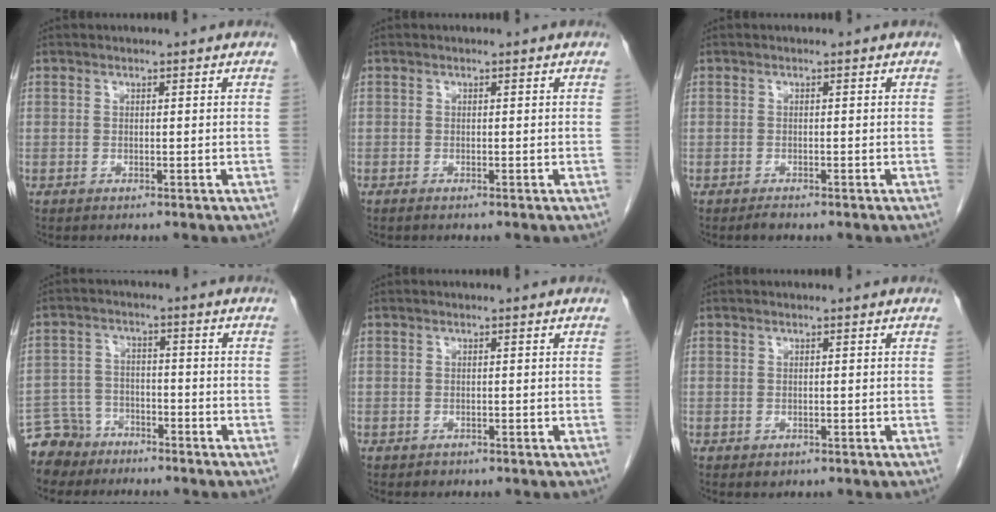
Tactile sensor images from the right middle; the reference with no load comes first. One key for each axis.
{"total": 0.5, "fx": -0.4, "fy": 0.0, "fz": 0.3, "tx": -0.009, "ty": -0.002, "tz": -0.007}
{"total": 0.5, "fx": -0.5, "fy": 0.1, "fz": 0.1, "tx": -0.004, "ty": -0.001, "tz": -0.007}
{"total": 6.4, "fx": -5.2, "fy": 3.7, "fz": -0.4, "tx": 0.008, "ty": 0.002, "tz": -0.099}
{"total": 0.5, "fx": -0.2, "fy": 0.4, "fz": -0.2, "tx": 0.000, "ty": 0.002, "tz": -0.002}
{"total": 0.6, "fx": -0.2, "fy": 0.6, "fz": 0.1, "tx": -0.001, "ty": 0.001, "tz": 0.003}